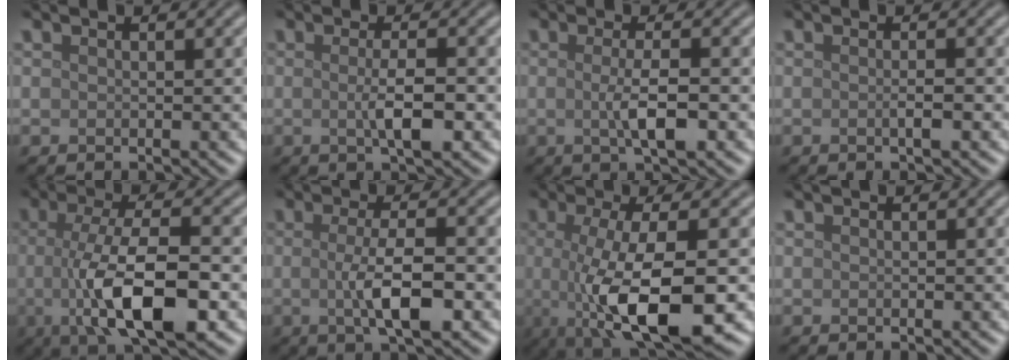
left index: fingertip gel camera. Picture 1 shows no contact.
{"total": 3.2, "force": [-0.3, 0.6, 3.1], "torque": [-0.056, -0.003, -0.005]}
{"total": 3.4, "force": [-0.3, 0.7, 3.3], "torque": [-0.060, -0.005, -0.005]}
{"total": 1.1, "force": [-0.2, 0.1, 1.1], "torque": [-0.018, 0.001, -0.005]}
{"total": 9.6, "force": [-1.7, 2.9, 9.0], "torque": [-0.150, -0.005, -0.028]}
{"total": 5.0, "force": [-0.6, 1.2, 4.8], "torque": [-0.086, -0.005, -0.012]}
{"total": 9.5, "force": [-1.6, 2.8, 9.0], "torque": [-0.154, -0.016, -0.024]}
{"total": 0.0}